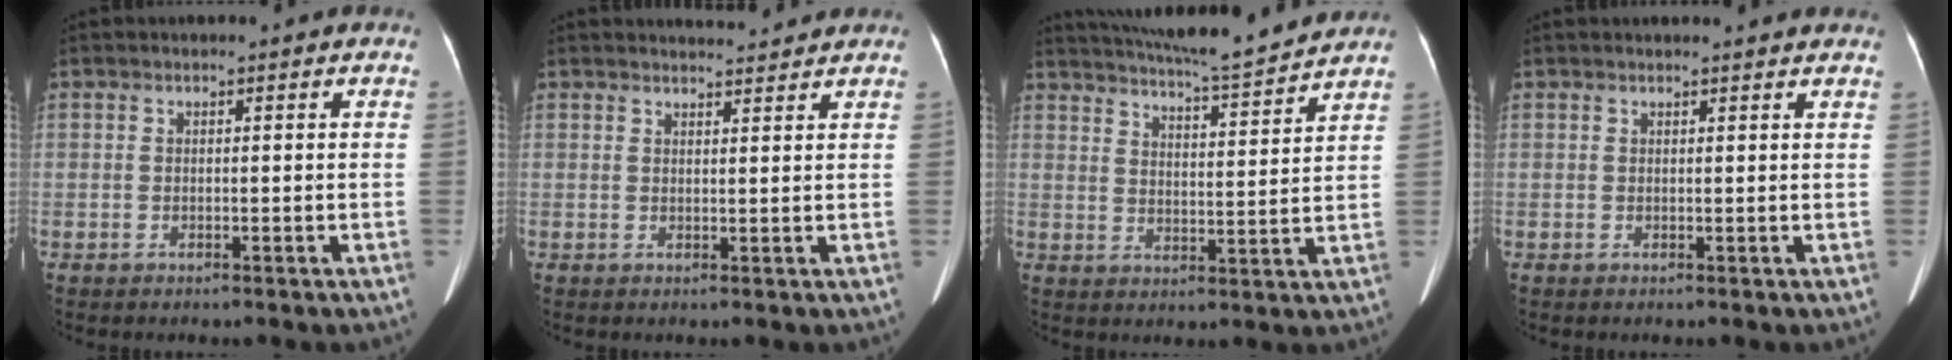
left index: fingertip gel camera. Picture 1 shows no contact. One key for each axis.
{"total": 3.9, "fx": 3.9, "fy": 0.3, "fz": 0.5, "tx": -0.014, "ty": 0.012, "tz": 0.052}
{"total": 14.3, "fx": 13.2, "fy": 0.1, "fz": 5.3, "tx": -0.094, "ty": 0.000, "tz": 0.192}
{"total": 5.2, "fx": 5.0, "fy": 0.4, "fz": 1.5, "tx": -0.019, "ty": 0.019, "tz": 0.047}